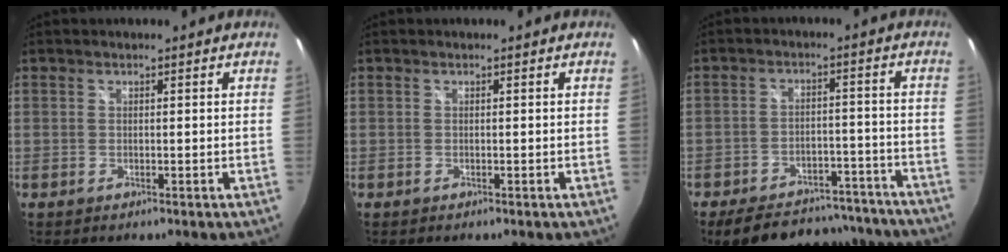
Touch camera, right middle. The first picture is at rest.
{"total": 0.0}
{"total": 20.8, "force": [-17.8, 8.0, 7.3], "torque": [-0.148, 0.026, -0.217]}